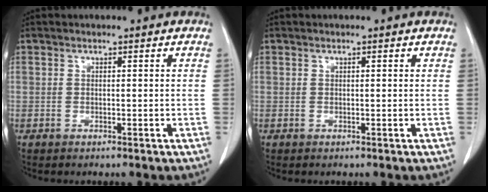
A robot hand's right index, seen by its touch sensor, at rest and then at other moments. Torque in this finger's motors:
{"motor_torque": [-0.09, 0.00, 0.02, -0.01]}